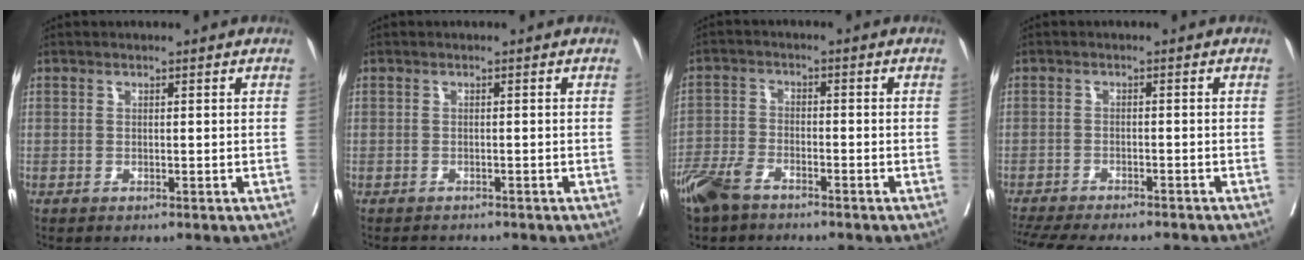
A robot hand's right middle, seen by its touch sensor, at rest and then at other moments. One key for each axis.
{"total": 2.0, "fx": -1.9, "fy": 0.6, "fz": 0.2, "tx": -0.006, "ty": -0.007, "tz": -0.027}
{"total": 6.6, "fx": -5.1, "fy": 2.6, "fz": 3.3, "tx": -0.077, "ty": -0.009, "tz": -0.100}
{"total": 15.5, "fx": -13.8, "fy": 3.0, "fz": 6.6, "tx": -0.150, "ty": -0.025, "tz": -0.189}